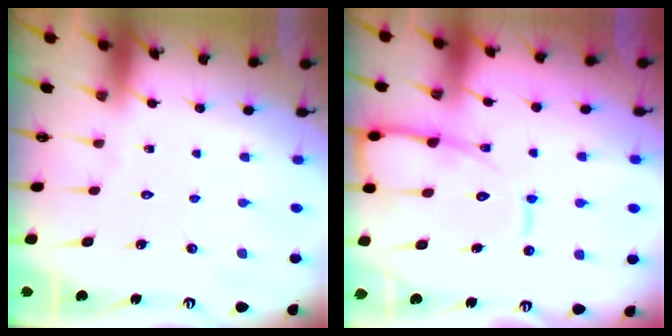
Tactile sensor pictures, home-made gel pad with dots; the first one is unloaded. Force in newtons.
{"total": 13.2, "press": 13.1, "slide": 1.5}